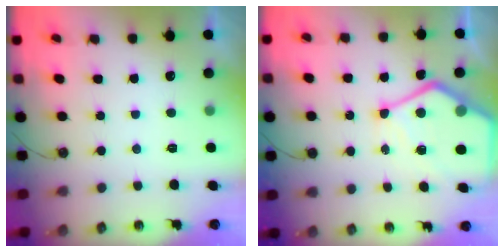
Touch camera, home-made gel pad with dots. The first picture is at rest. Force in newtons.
{"total": 15.2, "press": 15.2, "slide": 1.3}